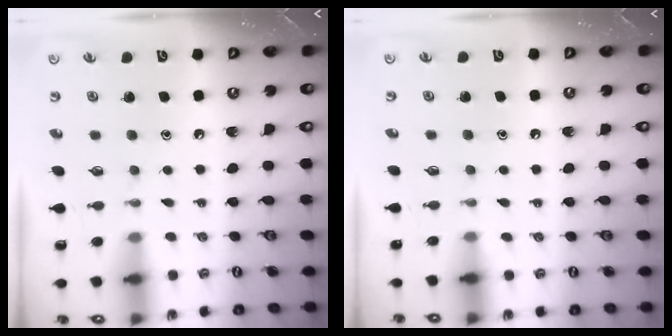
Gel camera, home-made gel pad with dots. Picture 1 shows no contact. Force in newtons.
{"total": 5.1, "press": 5.0, "slide": 0.7}